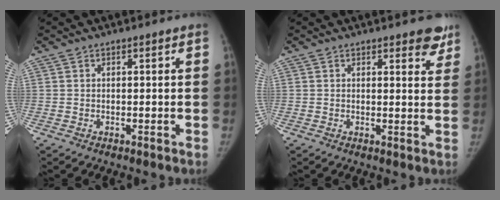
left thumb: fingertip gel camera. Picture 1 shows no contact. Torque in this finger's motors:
{"motor_torque": [0.49, -0.35, 0.32, -0.35, 0.06]}